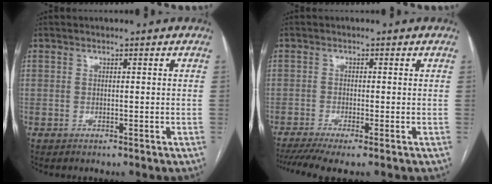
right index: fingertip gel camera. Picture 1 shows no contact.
{"total": 6.2, "force": [-4.4, 0.4, 4.3], "torque": [-0.073, -0.009, -0.076]}